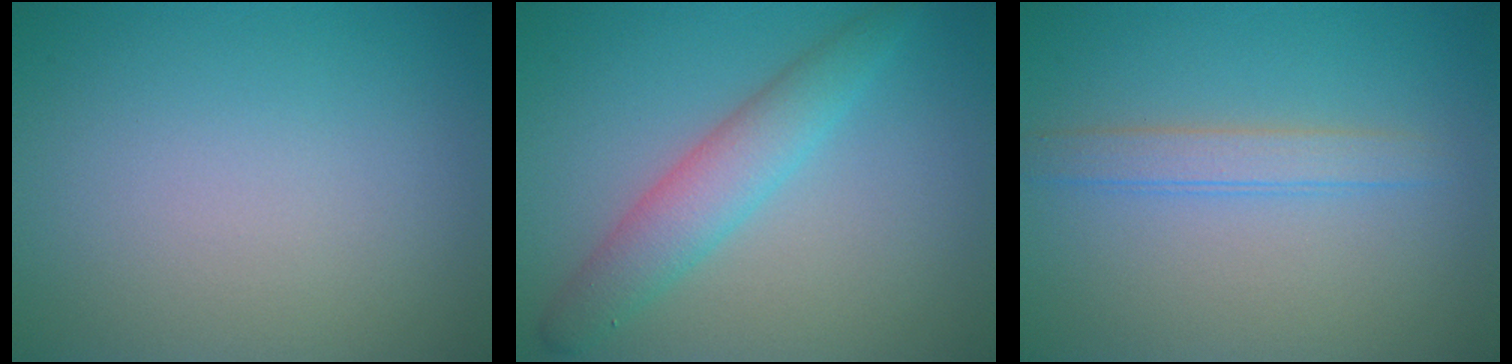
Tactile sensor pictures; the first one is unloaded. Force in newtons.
{"total": 3.8, "press": 3.8, "slide": 0.1}
{"total": 2.0, "press": 2.0, "slide": 0.1}